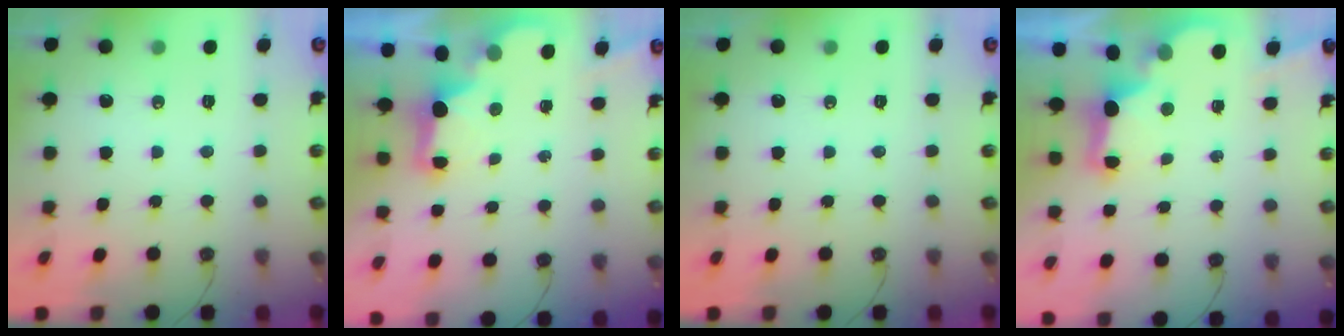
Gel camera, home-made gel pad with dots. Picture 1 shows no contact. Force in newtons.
{"total": 2.3, "press": 2.2, "slide": 0.7}
{"total": 0.0}
{"total": 2.8, "press": 2.7, "slide": 0.9}